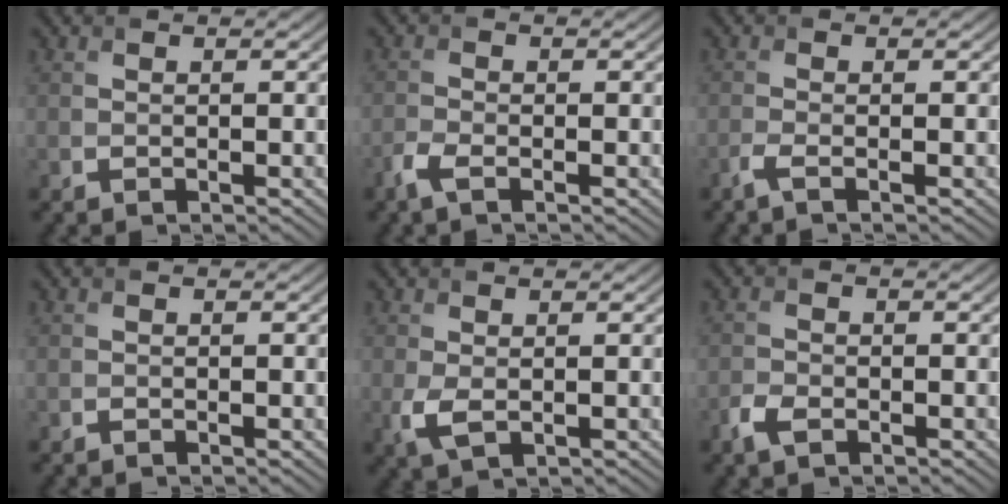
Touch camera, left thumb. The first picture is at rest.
{"total": 2.2, "force": [-1.5, 0.6, 1.5], "torque": [-0.042, -0.003, -0.038]}
{"total": 1.7, "force": [-1.1, 0.1, 1.3], "torque": [-0.031, -0.001, -0.033]}
{"total": 0.0}
{"total": 2.5, "force": [-0.3, 1.4, 2.1], "torque": [-0.060, -0.010, -0.003]}
{"total": 2.4, "force": [-1.5, 1.2, 1.4], "torque": [-0.036, -0.003, -0.035]}